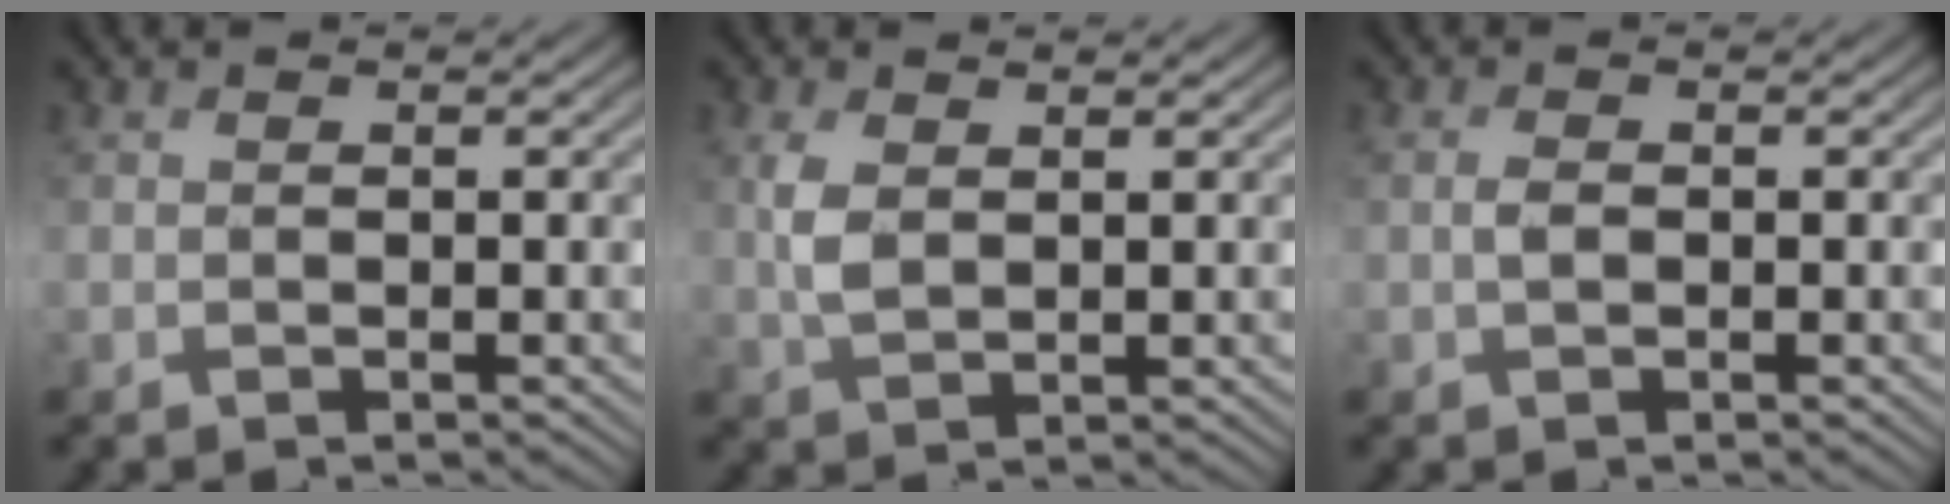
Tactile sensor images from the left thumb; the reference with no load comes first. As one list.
[{"total": 3.2, "force": [1.5, 1.2, 2.5], "torque": [-0.065, 0.008, 0.033]}, {"total": 0.8, "force": [0.4, 0.2, 0.7], "torque": [-0.014, 0.008, 0.005]}]